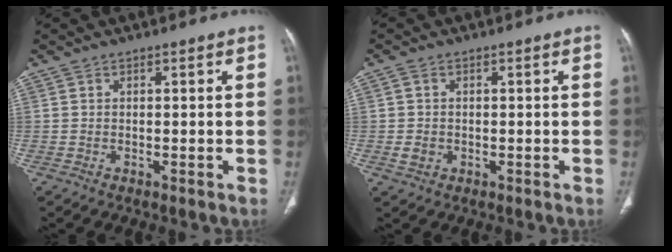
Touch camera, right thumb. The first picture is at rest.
{"total": 2.6, "force": [-0.4, 2.2, 1.3], "torque": [-0.023, 0.003, -0.003]}